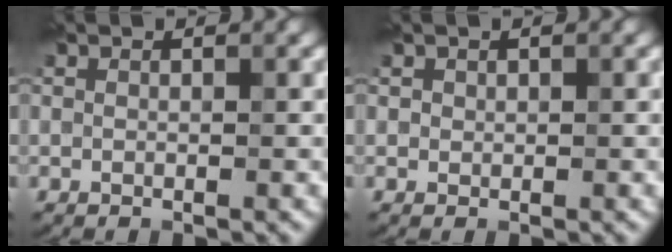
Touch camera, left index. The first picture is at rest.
{"total": 0.6, "force": [0.3, 0.5, 0.0], "torque": [0.004, -0.003, 0.006]}